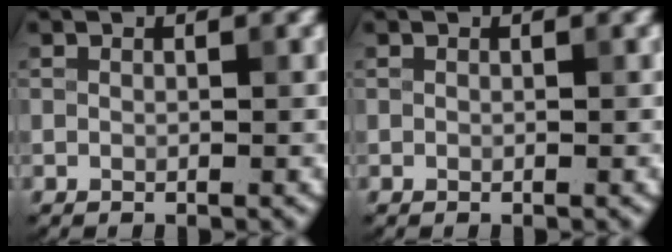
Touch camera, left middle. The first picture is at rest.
{"total": 0.0}